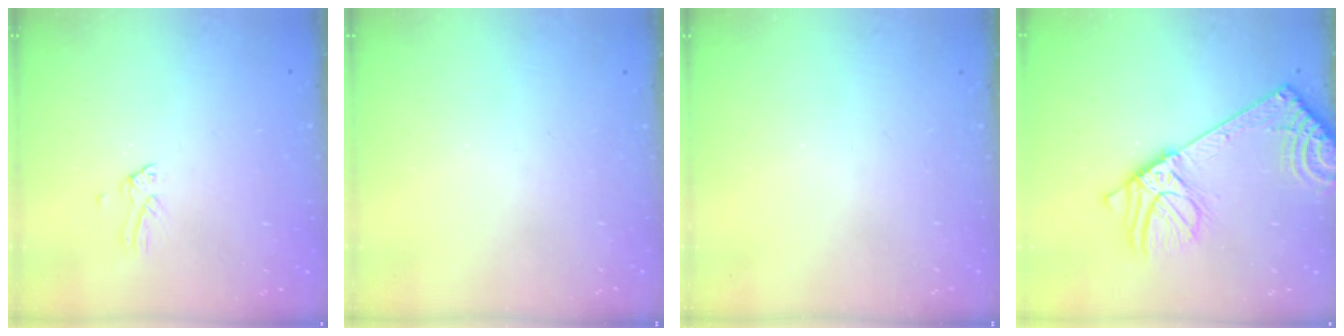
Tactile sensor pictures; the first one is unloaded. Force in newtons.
{"total": 0.0}
{"total": 0.0}
{"total": 16.7, "press": 16.2, "slide": 4.1}